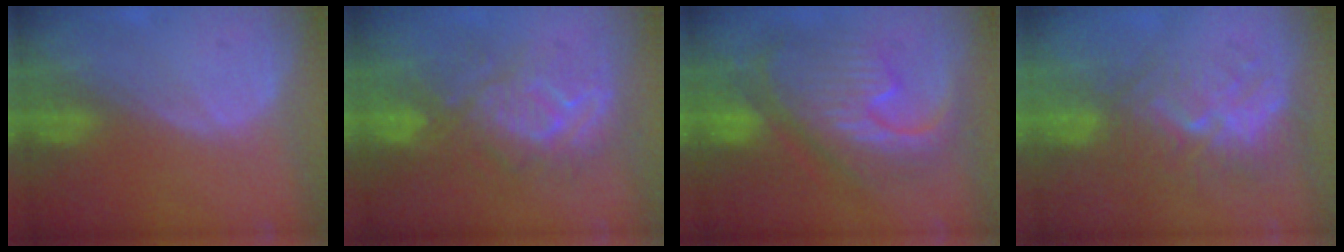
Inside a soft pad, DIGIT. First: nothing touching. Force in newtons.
{"total": 9.2, "press": 9.2, "slide": 0.2}
{"total": 12.4, "press": 12.3, "slide": 1.3}
{"total": 9.3, "press": 8.3, "slide": 4.1}